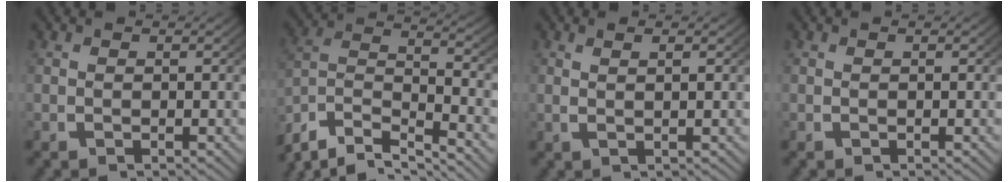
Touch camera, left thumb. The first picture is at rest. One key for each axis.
{"total": 12.0, "fx": -4.0, "fy": 8.2, "fz": 7.8, "tx": -0.178, "ty": -0.039, "tz": -0.060}
{"total": 1.5, "fx": 0.7, "fy": 0.1, "fz": 1.4, "tx": -0.029, "ty": -0.001, "tz": 0.019}
{"total": 0.0}